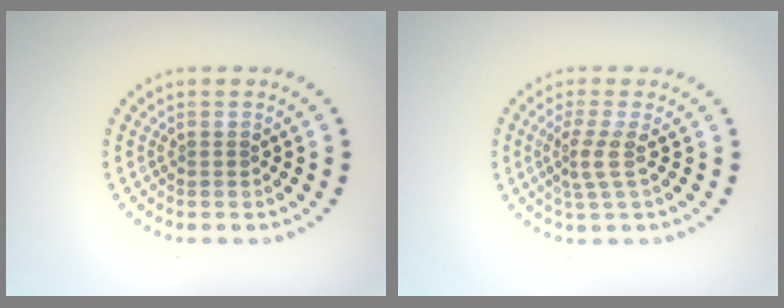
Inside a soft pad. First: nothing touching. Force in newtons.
{"total": 2.3, "press": 1.6, "slide": 1.6}